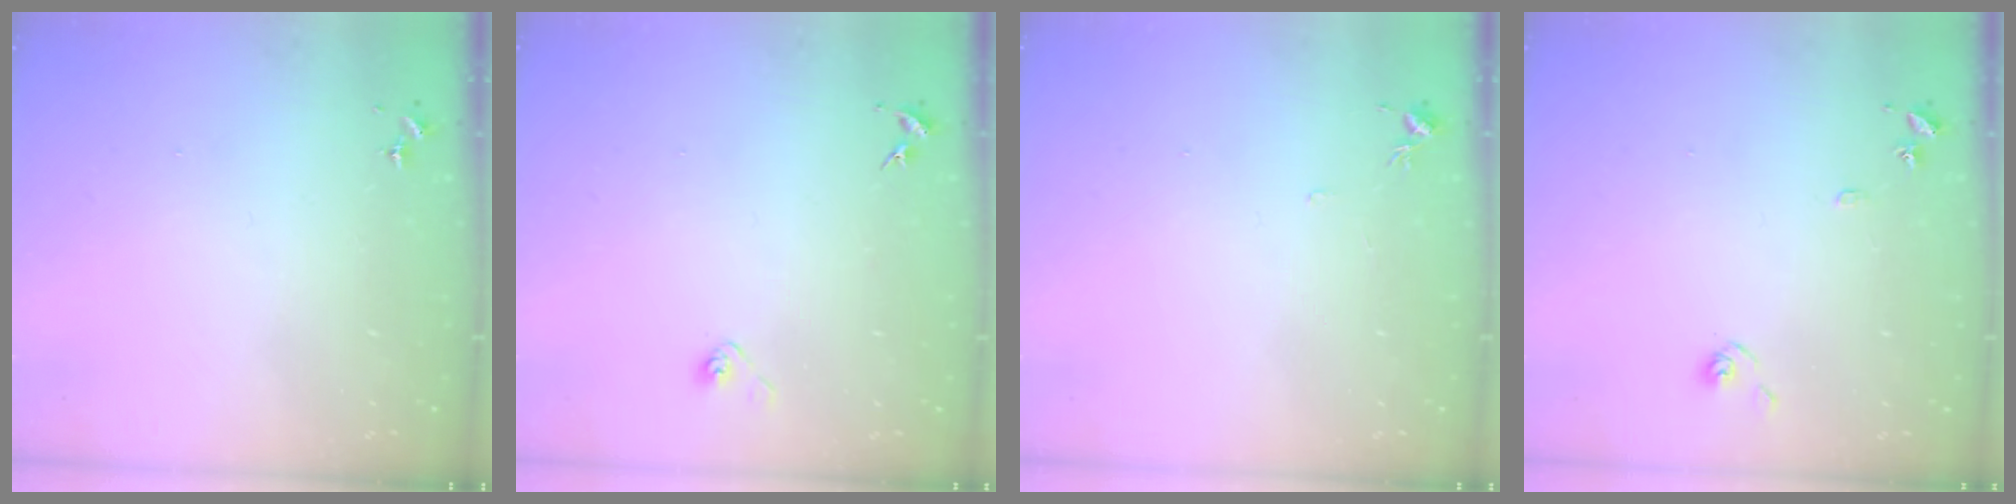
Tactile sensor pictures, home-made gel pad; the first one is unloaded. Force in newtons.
{"total": 2.9, "press": 2.8, "slide": 0.8}
{"total": 4.3, "press": 4.2, "slide": 0.6}
{"total": 7.2, "press": 7.2, "slide": 0.7}